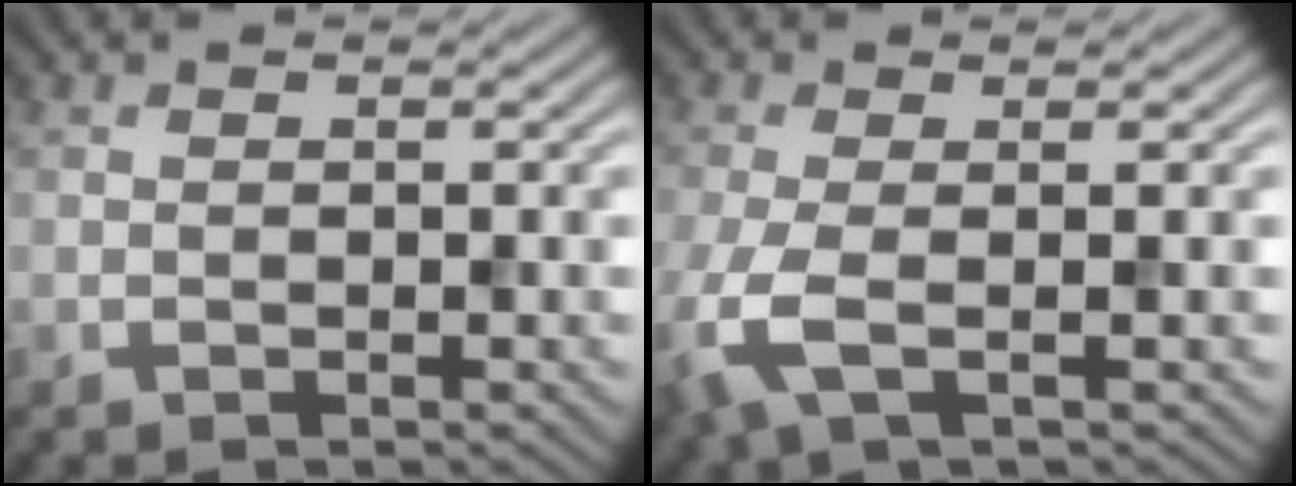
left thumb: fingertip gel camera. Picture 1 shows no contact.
{"total": 4.9, "force": [-1.3, 1.5, 4.5], "torque": [-0.115, -0.008, -0.032]}